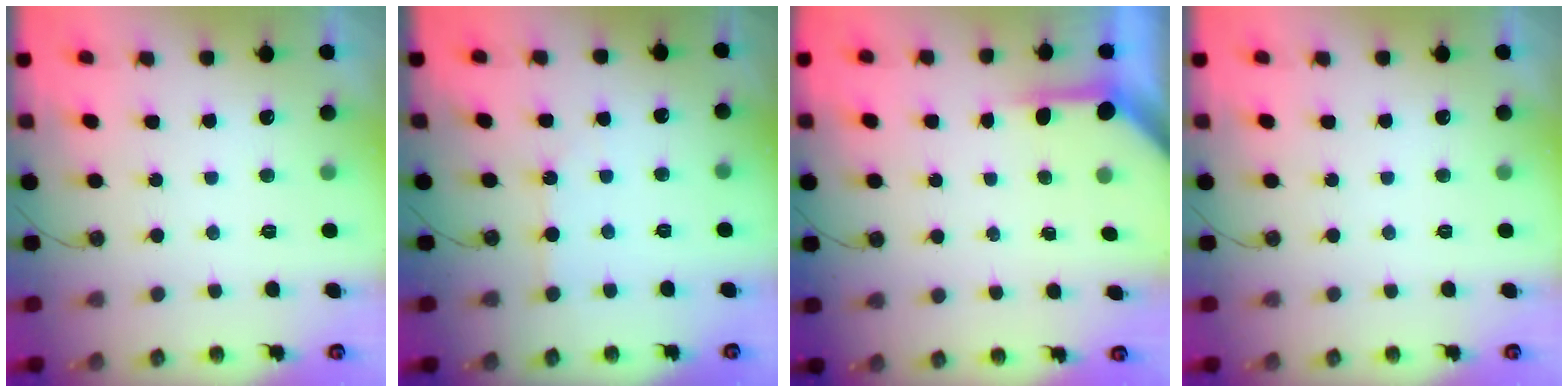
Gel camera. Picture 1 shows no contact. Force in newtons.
{"total": 2.7, "press": 2.7, "slide": 0.5}
{"total": 3.9, "press": 3.8, "slide": 0.3}
{"total": 0.0}